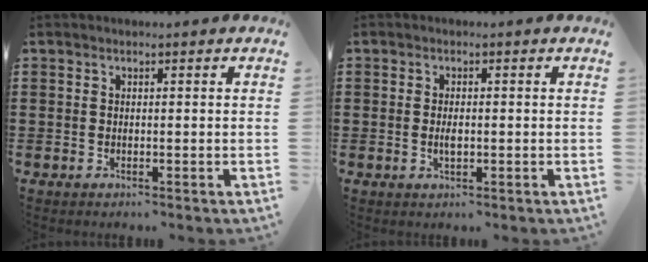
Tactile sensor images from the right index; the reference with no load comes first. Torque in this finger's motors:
{"motor_torque": [1.00, 1.14, -0.02, -0.01]}